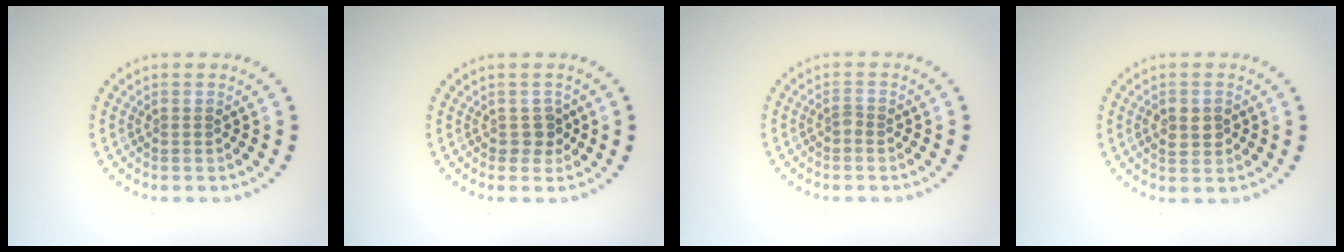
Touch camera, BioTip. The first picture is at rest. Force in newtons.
{"total": 1.4, "press": 1.3, "slide": 0.7}
{"total": 0.8, "press": 0.6, "slide": 0.5}
{"total": 2.2, "press": 2.2, "slide": 0.1}